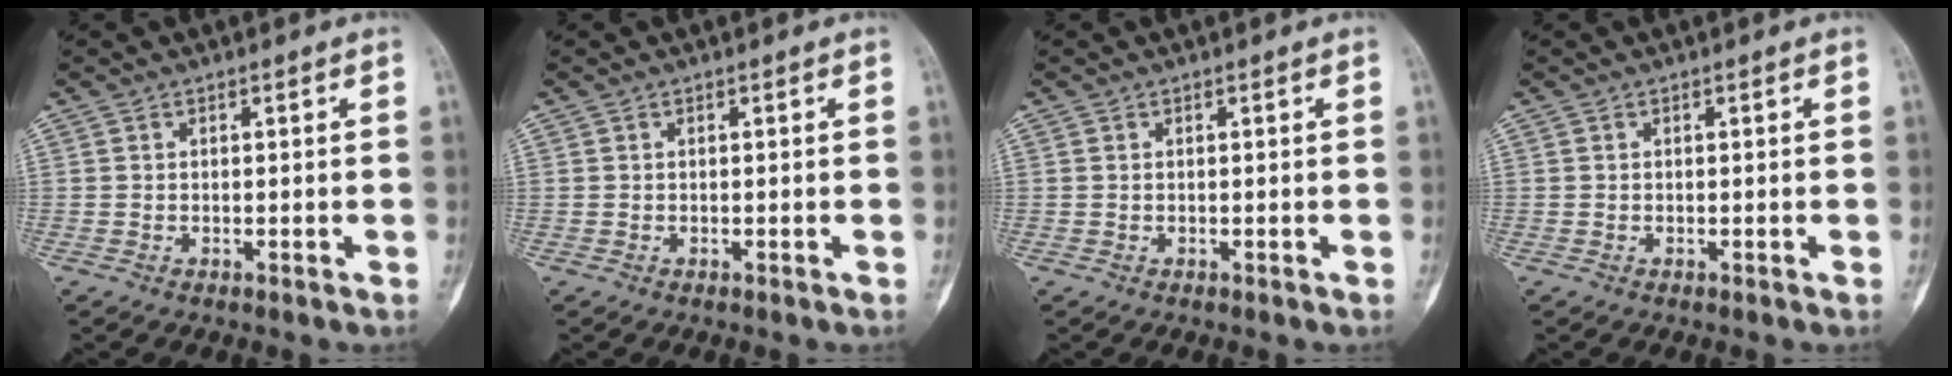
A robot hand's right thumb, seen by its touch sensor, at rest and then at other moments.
{"total": 0.0}
{"total": 0.0}
{"total": 0.0}